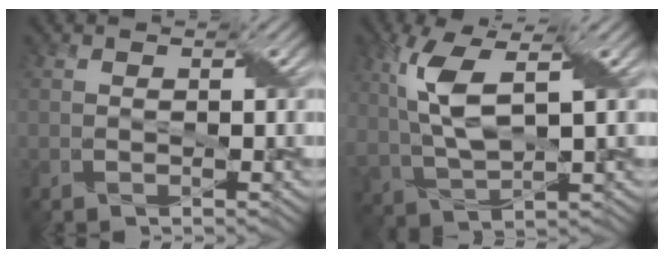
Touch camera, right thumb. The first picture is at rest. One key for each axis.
{"total": 8.4, "fx": 2.4, "fy": 3.3, "fz": 7.3, "tx": -0.178, "ty": 0.006, "tz": 0.048}